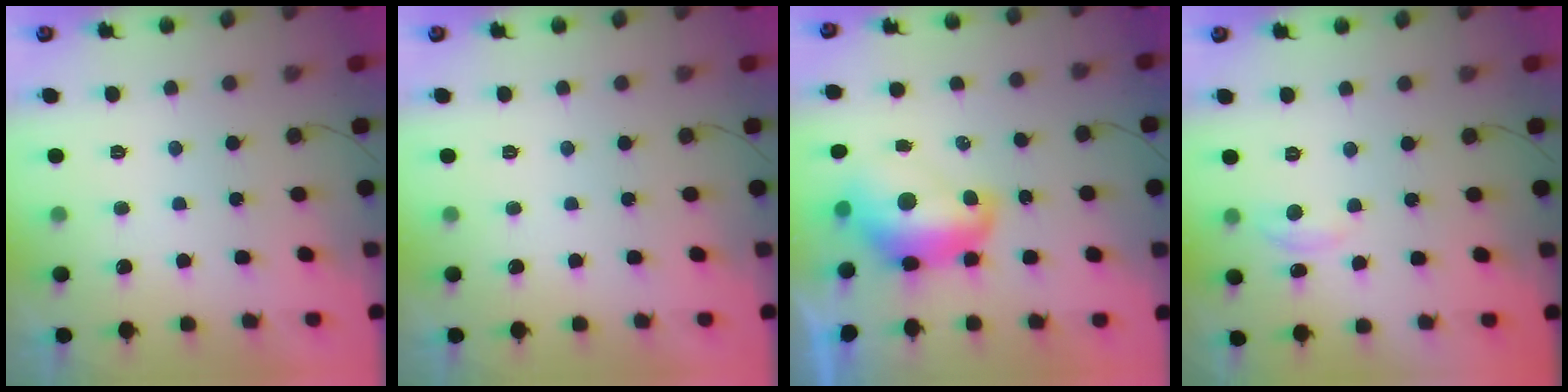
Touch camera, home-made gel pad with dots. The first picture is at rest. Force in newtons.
{"total": 0.0}
{"total": 11.3, "press": 11.2, "slide": 1.2}
{"total": 3.1, "press": 3.0, "slide": 0.4}